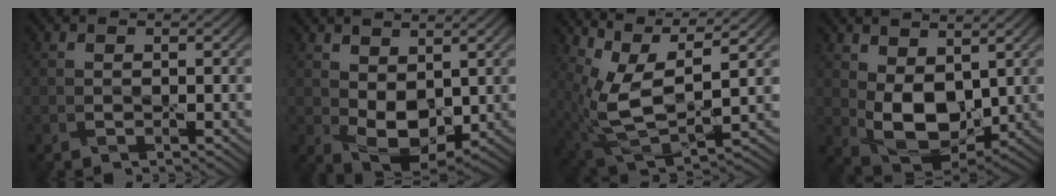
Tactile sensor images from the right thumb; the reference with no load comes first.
{"total": 6.6, "force": [1.1, 4.1, 5.0], "torque": [-0.106, -0.013, 0.025]}
{"total": 10.8, "force": [3.9, 4.4, 9.0], "torque": [-0.214, -0.005, 0.081]}
{"total": 8.7, "force": [1.3, 5.4, 6.6], "torque": [-0.143, -0.016, 0.030]}